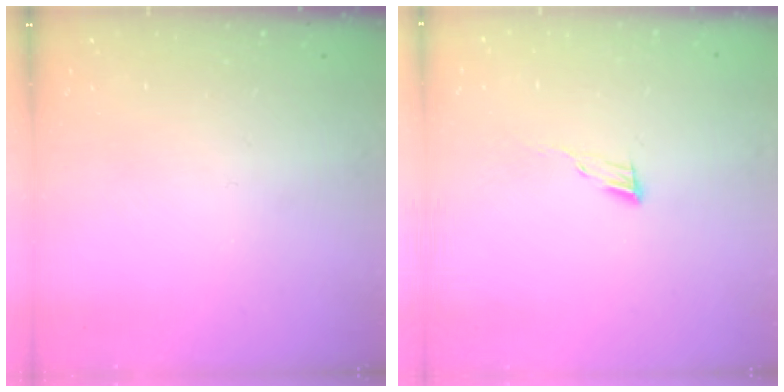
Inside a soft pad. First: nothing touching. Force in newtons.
{"total": 4.6, "press": 4.6, "slide": 0.4}